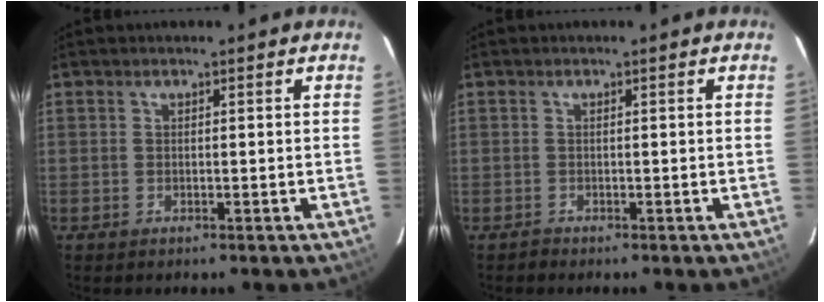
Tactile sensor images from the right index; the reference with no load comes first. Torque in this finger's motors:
{"motor_torque": [-0.11, 0.04, -0.13, -0.08]}